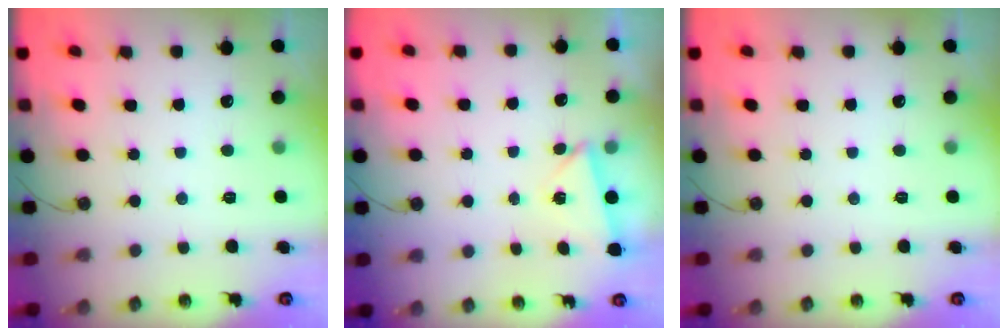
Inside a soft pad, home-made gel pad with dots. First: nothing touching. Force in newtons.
{"total": 2.0, "press": 1.9, "slide": 0.7}
{"total": 0.0}